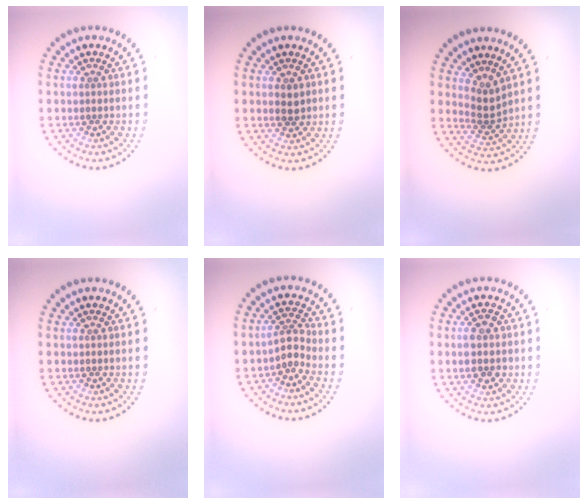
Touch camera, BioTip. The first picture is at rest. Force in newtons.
{"total": 1.5, "press": 1.5, "slide": 0.1}
{"total": 2.2, "press": 1.5, "slide": 1.6}
{"total": 0.0}
{"total": 2.1, "press": 1.5, "slide": 1.5}
{"total": 2.6, "press": 2.6, "slide": 0.2}